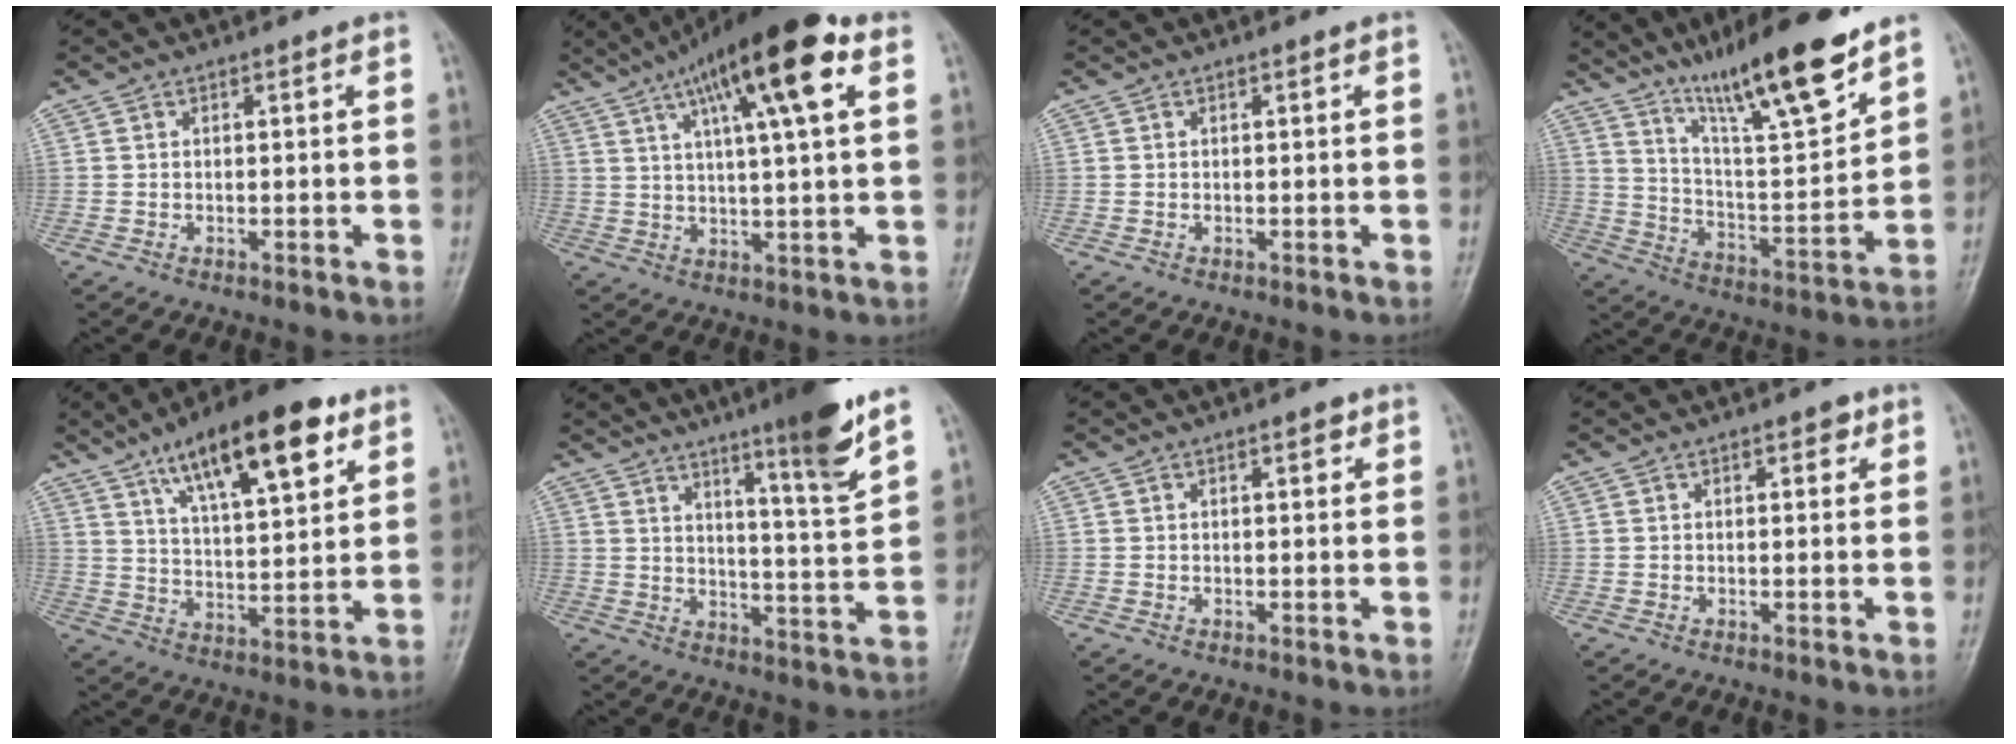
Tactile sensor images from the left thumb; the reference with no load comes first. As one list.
[{"total": 17.4, "force": [7.9, 3.7, 15.0], "torque": [-0.234, 0.003, 0.124]}, {"total": 0.0}, {"total": 19.2, "force": [13.5, 3.0, 13.3], "torque": [-0.193, -0.074, 0.231]}, {"total": 18.1, "force": [9.9, 5.9, 14.0], "torque": [-0.196, -0.034, 0.162]}, {"total": 12.8, "force": [8.5, 0.4, 9.6], "torque": [-0.136, -0.055, 0.130]}, {"total": 1.5, "force": [0.9, 0.7, 1.1], "torque": [-0.009, -0.001, 0.010]}, {"total": 1.9, "force": [1.0, 1.0, 1.2], "torque": [-0.004, -0.002, 0.011]}]